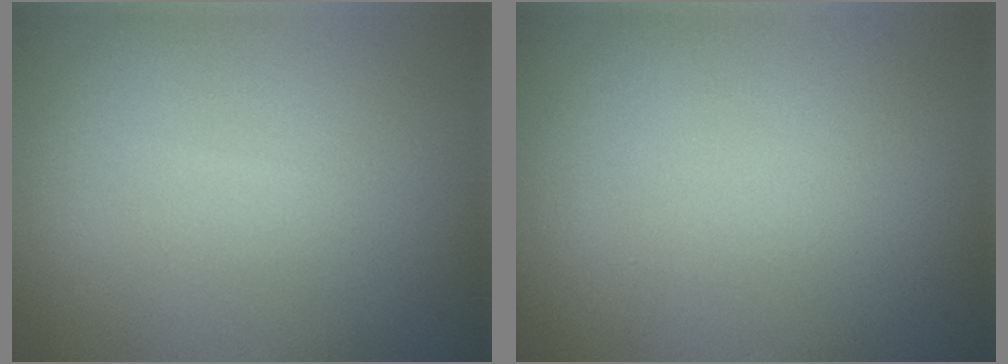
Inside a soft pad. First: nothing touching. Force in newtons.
{"total": 0.0}